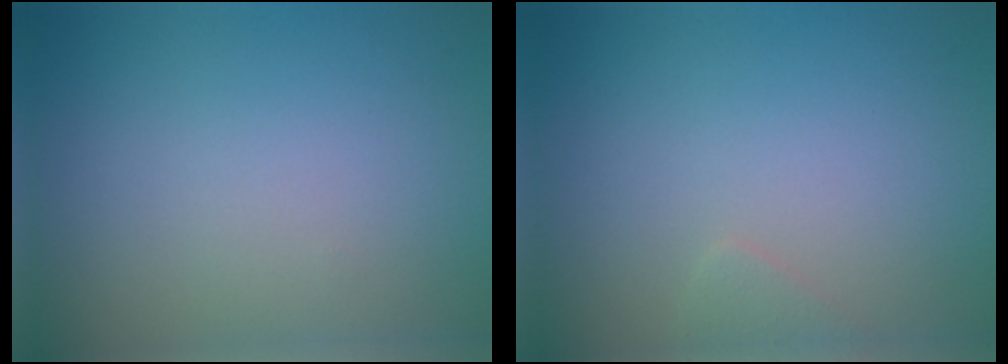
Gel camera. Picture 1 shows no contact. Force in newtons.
{"total": 0.8, "press": 0.8, "slide": 0.0}